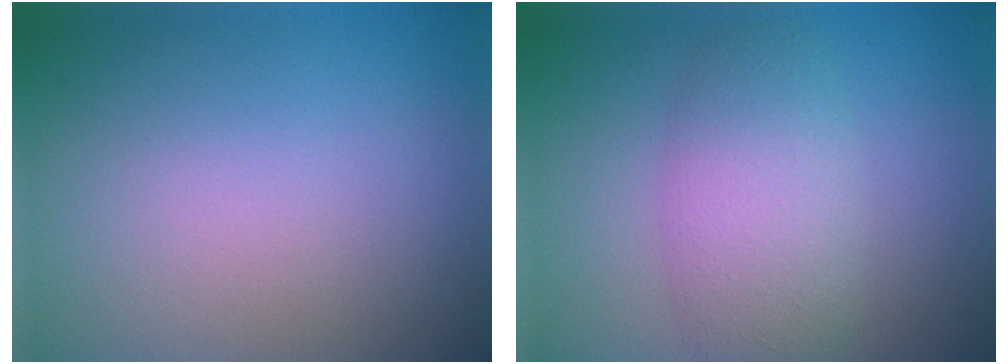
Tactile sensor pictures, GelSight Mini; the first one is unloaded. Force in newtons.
{"total": 4.9, "press": 4.9, "slide": 0.2}